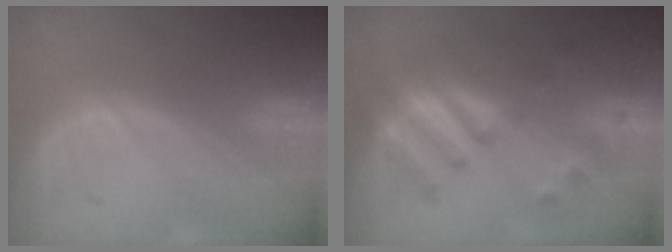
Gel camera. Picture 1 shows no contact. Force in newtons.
{"total": 8.0, "press": 7.2, "slide": 3.6}